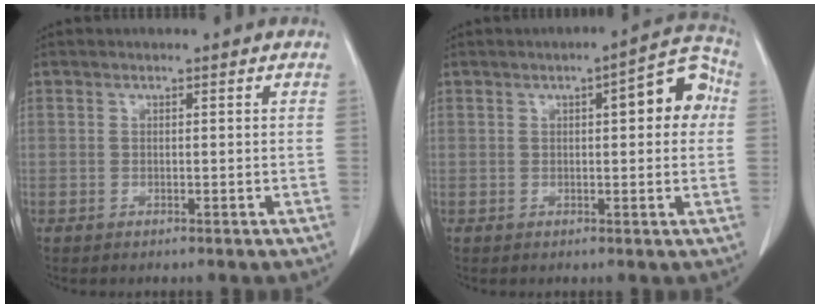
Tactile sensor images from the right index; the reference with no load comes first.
{"total": 7.8, "force": [1.5, 2.1, 7.3], "torque": [-0.084, 0.025, 0.012]}